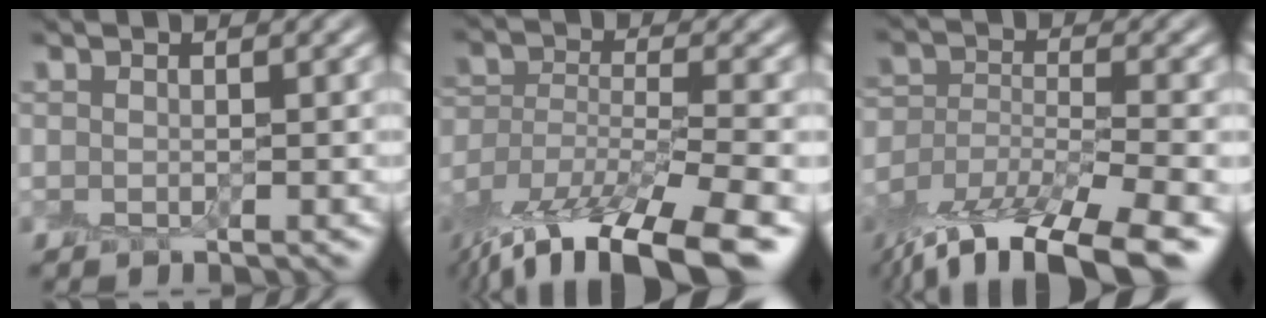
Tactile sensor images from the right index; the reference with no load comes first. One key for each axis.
{"total": 14.1, "fx": -10.8, "fy": 4.1, "fz": 8.1, "tx": -0.169, "ty": -0.028, "tz": -0.170}
{"total": 12.1, "fx": -9.4, "fy": 3.6, "fz": 6.7, "tx": -0.135, "ty": -0.020, "tz": -0.158}